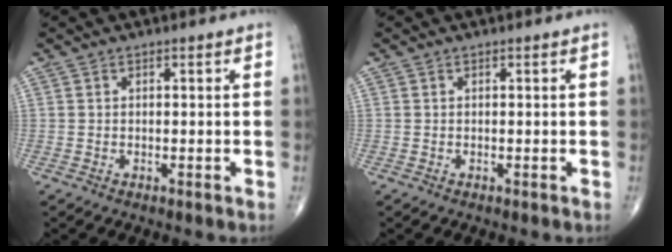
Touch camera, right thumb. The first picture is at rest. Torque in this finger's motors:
{"motor_torque": [0.00, 0.00, 0.02, 0.02, 0.00]}